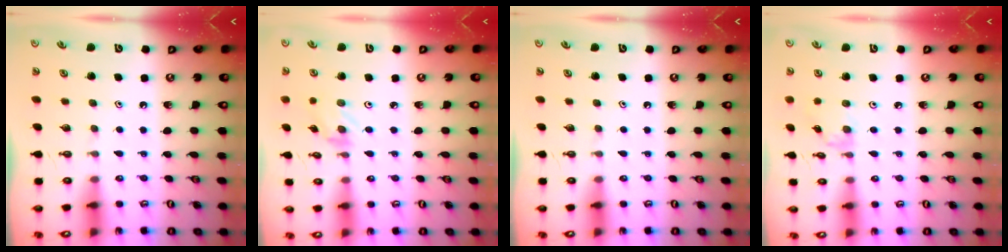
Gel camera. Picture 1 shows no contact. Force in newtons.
{"total": 1.2, "press": 1.2, "slide": 0.2}
{"total": 0.0}
{"total": 2.6, "press": 2.5, "slide": 0.5}